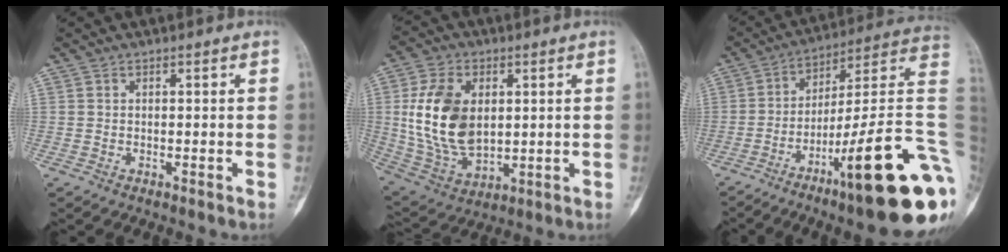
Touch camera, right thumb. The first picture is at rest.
{"total": 16.6, "force": [2.2, 10.6, 12.5], "torque": [-0.223, -0.010, 0.054]}
{"total": 25.7, "force": [-9.0, 3.8, 23.7], "torque": [-0.270, 0.059, -0.134]}